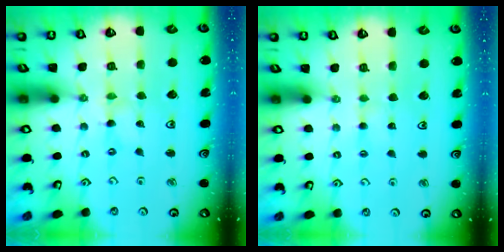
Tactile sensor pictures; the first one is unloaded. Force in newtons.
{"total": 1.8, "press": 1.7, "slide": 0.4}